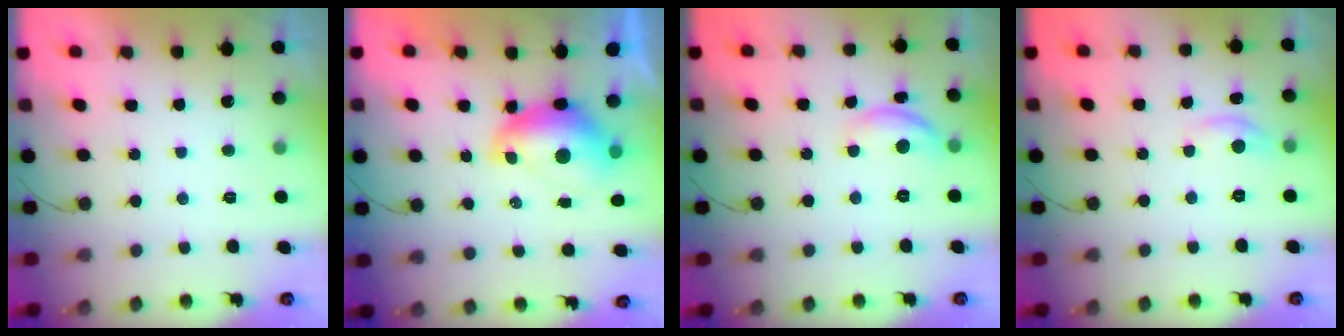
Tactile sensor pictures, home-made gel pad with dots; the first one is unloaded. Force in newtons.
{"total": 9.1, "press": 9.0, "slide": 1.0}
{"total": 9.3, "press": 9.3, "slide": 0.6}
{"total": 4.6, "press": 4.5, "slide": 0.4}